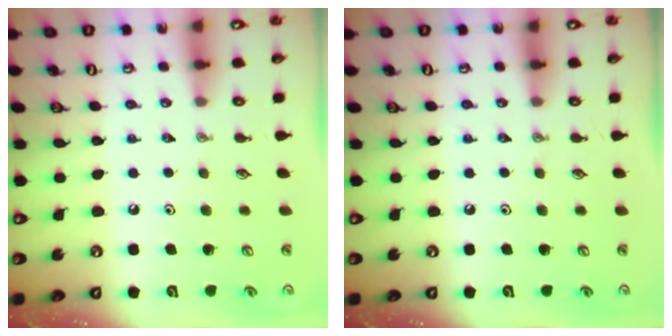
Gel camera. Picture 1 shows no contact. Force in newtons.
{"total": 0.0}